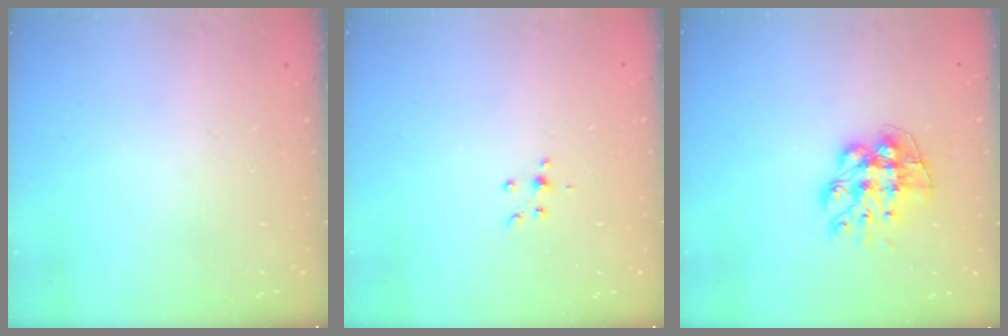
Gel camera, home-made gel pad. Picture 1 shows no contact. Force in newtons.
{"total": 3.7, "press": 3.6, "slide": 0.9}
{"total": 11.1, "press": 11.0, "slide": 1.0}